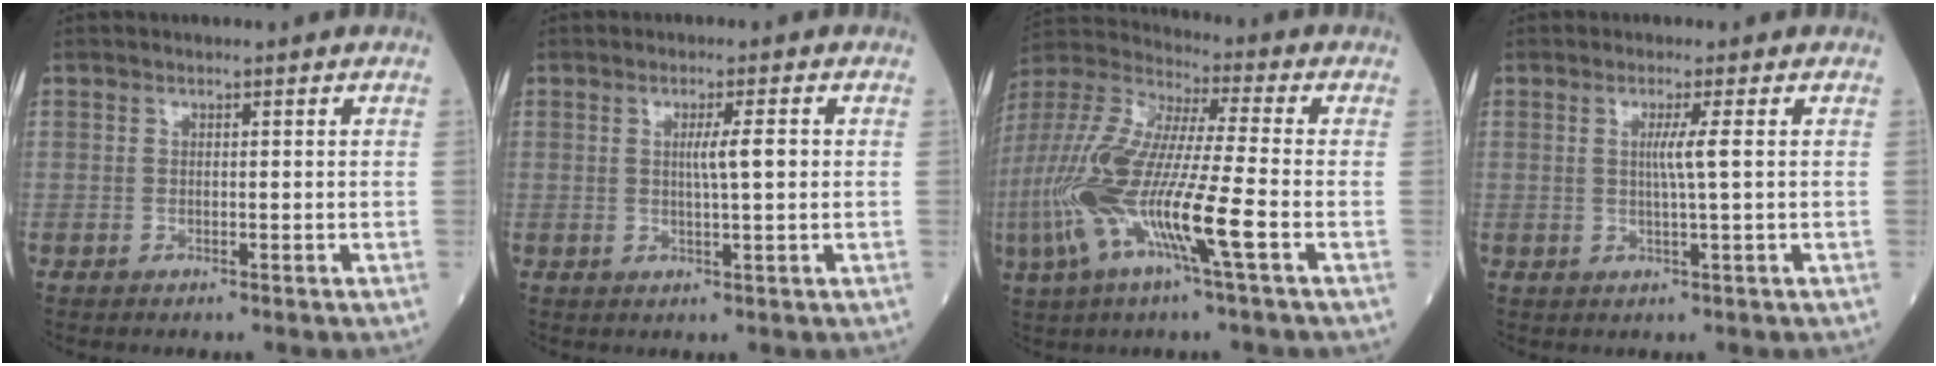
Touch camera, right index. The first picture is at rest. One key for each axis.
{"total": 3.3, "fx": 0.4, "fy": -0.1, "fz": 3.2, "tx": -0.057, "ty": -0.001, "tz": 0.005}
{"total": 18.5, "fx": -5.5, "fy": 1.5, "fz": 17.6, "tx": -0.385, "ty": -0.020, "tz": -0.110}
{"total": 2.7, "fx": 0.4, "fy": -0.8, "fz": 2.6, "tx": -0.049, "ty": -0.004, "tz": 0.006}